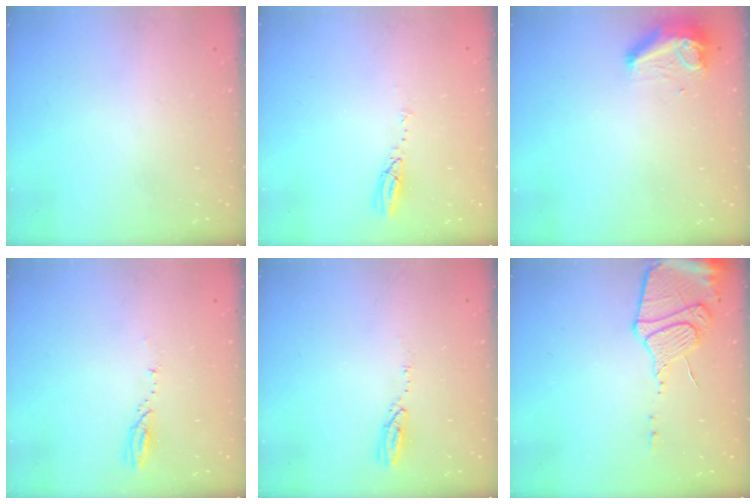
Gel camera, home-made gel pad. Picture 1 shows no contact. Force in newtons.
{"total": 3.7, "press": 3.7, "slide": 0.2}
{"total": 9.3, "press": 9.3, "slide": 0.7}
{"total": 3.4, "press": 3.4, "slide": 0.4}
{"total": 3.7, "press": 3.7, "slide": 0.2}
{"total": 13.9, "press": 13.8, "slide": 1.3}